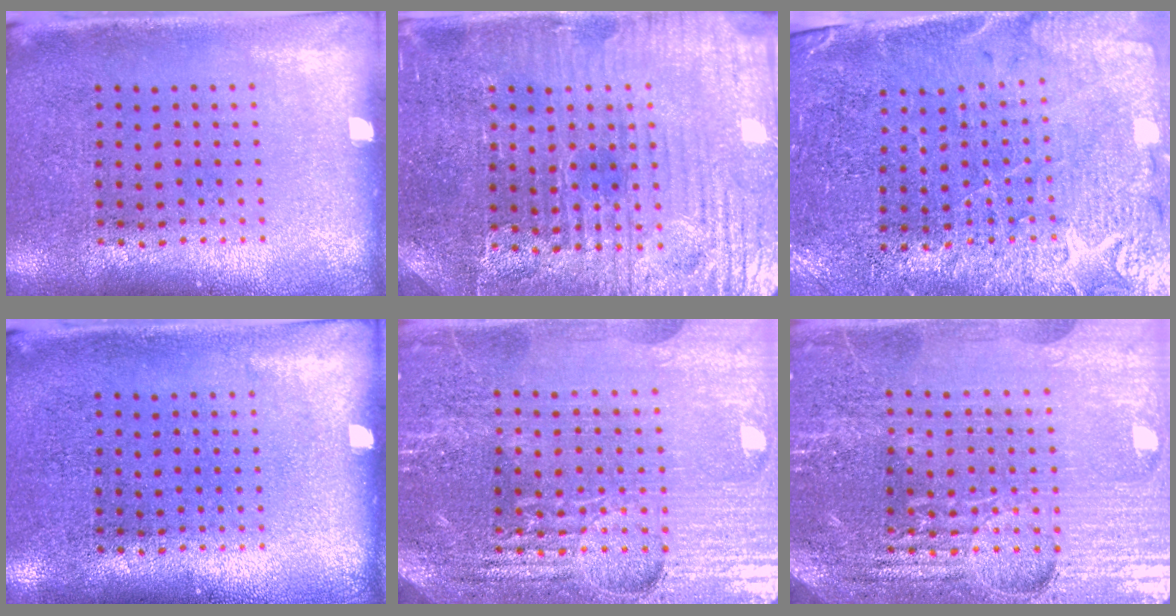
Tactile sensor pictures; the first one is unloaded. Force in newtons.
{"total": 4.6, "press": 4.4, "slide": 1.2}
{"total": 3.3, "press": 3.1, "slide": 1.2}
{"total": 0.0}
{"total": 5.1, "press": 4.7, "slide": 1.9}
{"total": 5.1, "press": 4.7, "slide": 1.9}